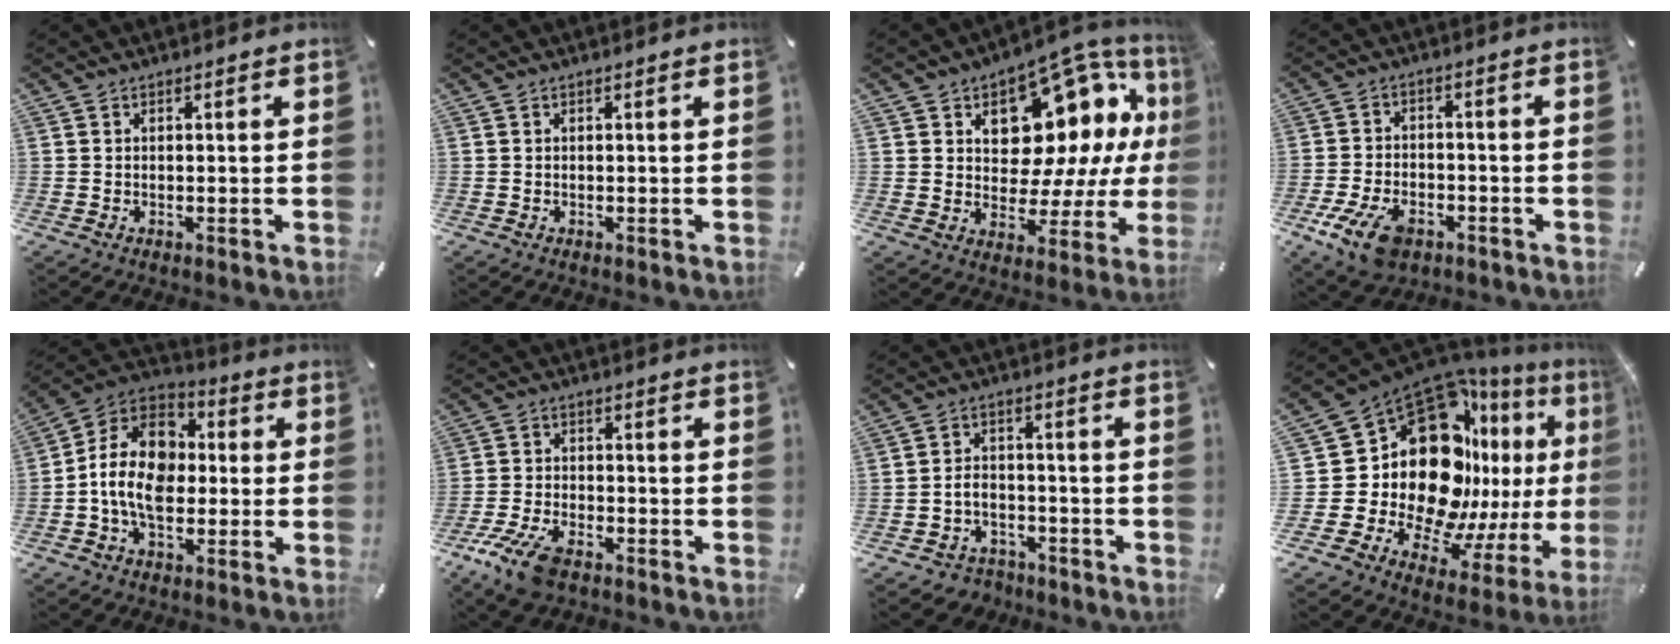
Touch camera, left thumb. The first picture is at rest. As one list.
[{"total": 0.0}, {"total": 15.4, "force": [6.9, 10.3, 9.1], "torque": [-0.123, -0.058, 0.127]}, {"total": 9.8, "force": [-5.0, 5.9, 5.9], "torque": [-0.131, 0.016, -0.091]}, {"total": 14.2, "force": [-2.3, 10.7, 9.0], "torque": [-0.198, 0.021, -0.046]}, {"total": 8.8, "force": [-5.7, 3.9, 5.4], "torque": [-0.130, 0.013, -0.111]}, {"total": 5.4, "force": [-2.1, 4.7, 1.5], "torque": [-0.038, 0.012, -0.040]}, {"total": 25.9, "force": [7.1, 17.6, 17.7], "torque": [-0.320, -0.123, 0.162]}]